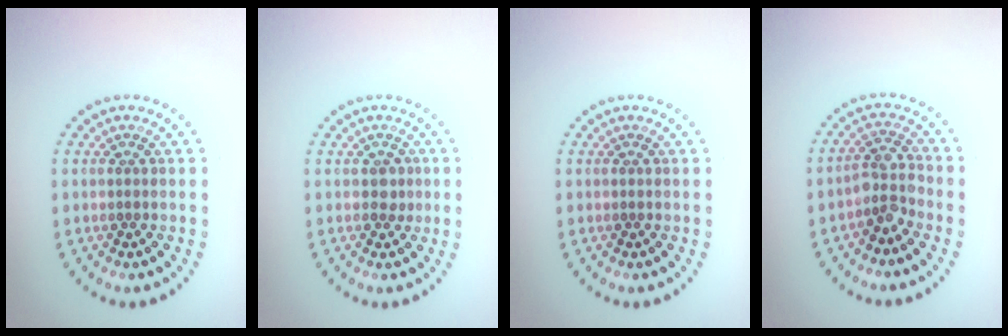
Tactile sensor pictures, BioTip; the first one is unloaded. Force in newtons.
{"total": 1.2, "press": 1.1, "slide": 0.4}
{"total": 0.0}
{"total": 2.8, "press": 2.3, "slide": 1.6}